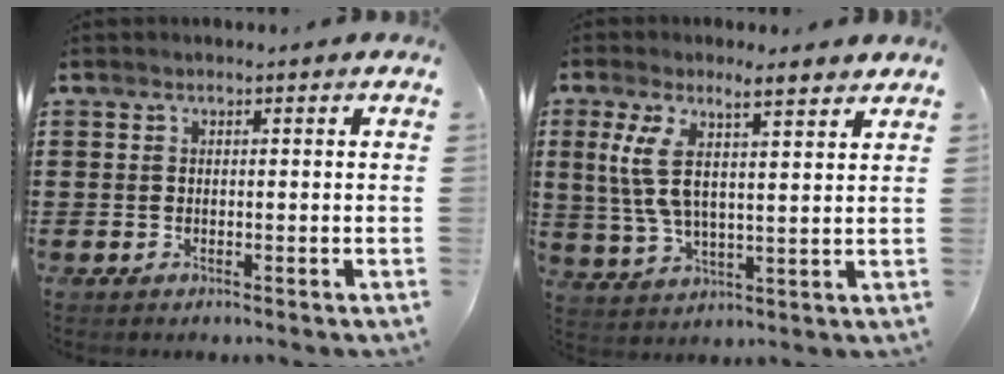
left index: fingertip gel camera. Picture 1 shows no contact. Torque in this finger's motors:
{"motor_torque": [2.14, 0.00, 1.01, 0.21]}